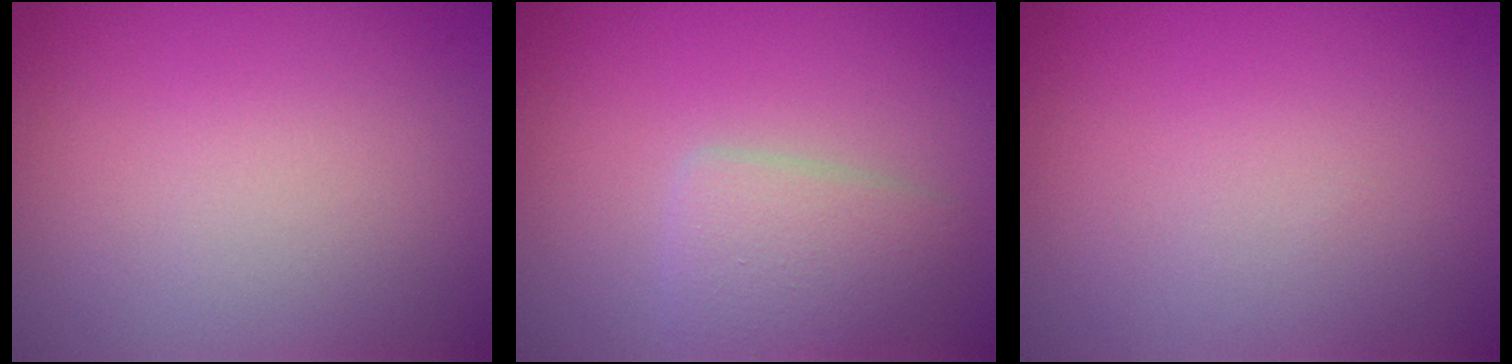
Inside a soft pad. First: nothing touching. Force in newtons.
{"total": 3.1, "press": 3.1, "slide": 0.1}
{"total": 0.0}